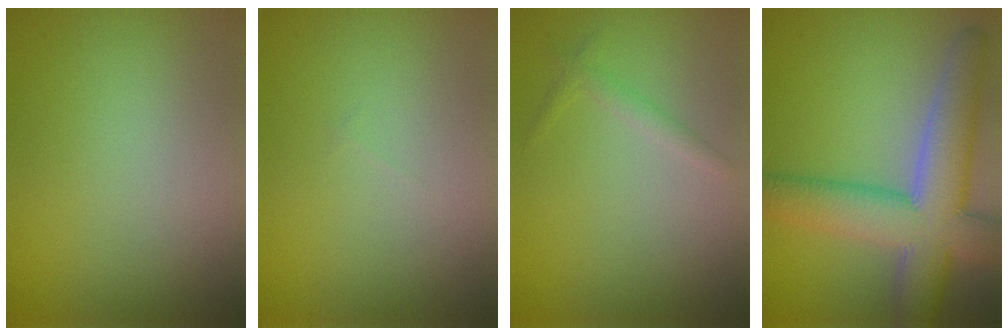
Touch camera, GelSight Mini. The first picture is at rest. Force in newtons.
{"total": 0.0}
{"total": 1.1, "press": 1.1, "slide": 0.0}
{"total": 9.8, "press": 9.8, "slide": 0.8}